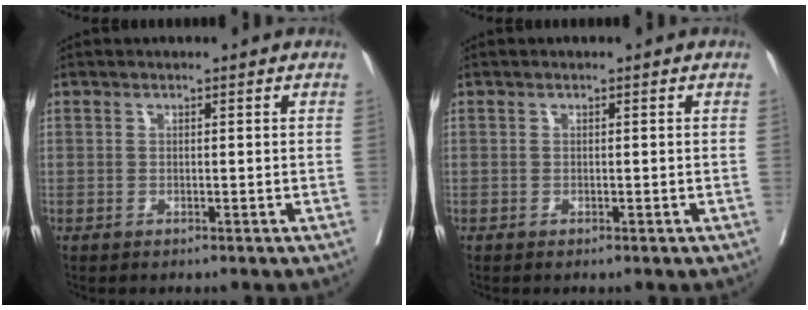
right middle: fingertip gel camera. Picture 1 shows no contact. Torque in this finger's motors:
{"motor_torque": [0.99, -1.14, -0.36, -0.21]}